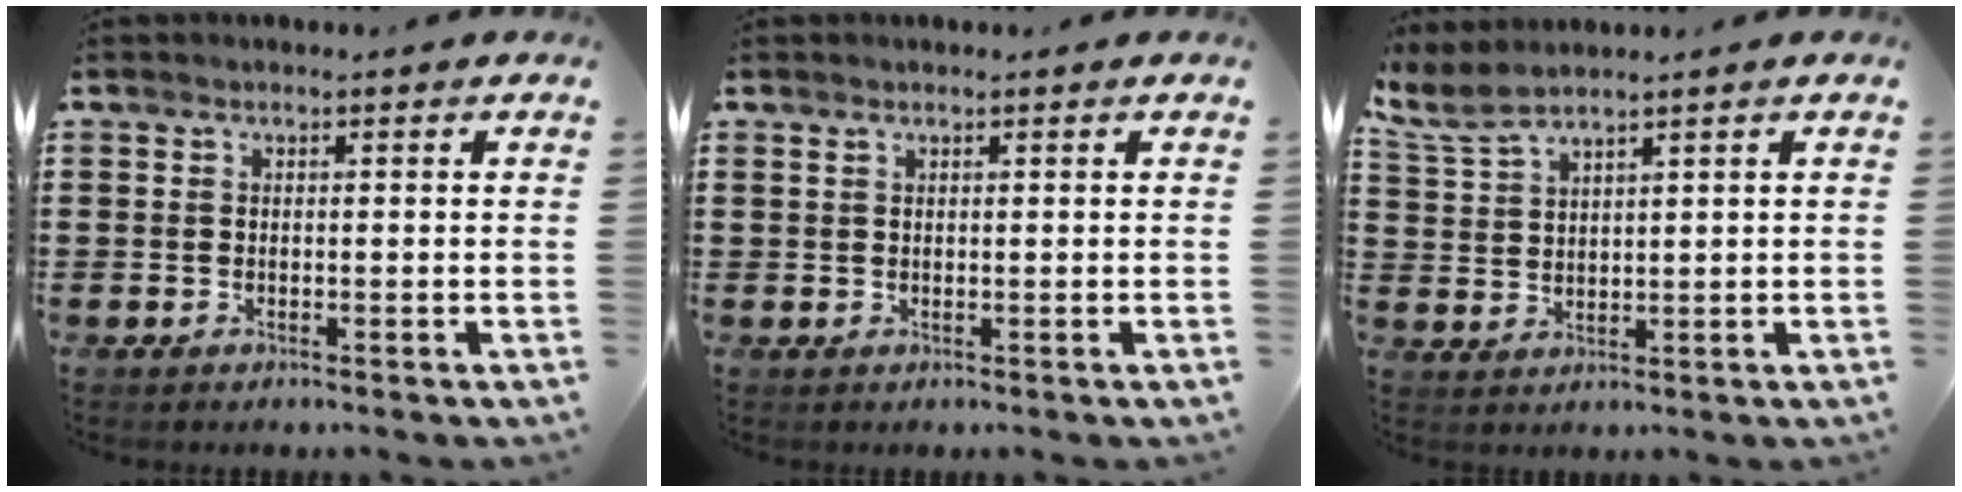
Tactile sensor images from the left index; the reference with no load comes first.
{"total": 0.6, "force": [0.4, 0.1, 0.4], "torque": [-0.008, 0.002, 0.008]}
{"total": 4.4, "force": [3.5, 0.7, 2.5], "torque": [-0.060, -0.007, 0.065]}